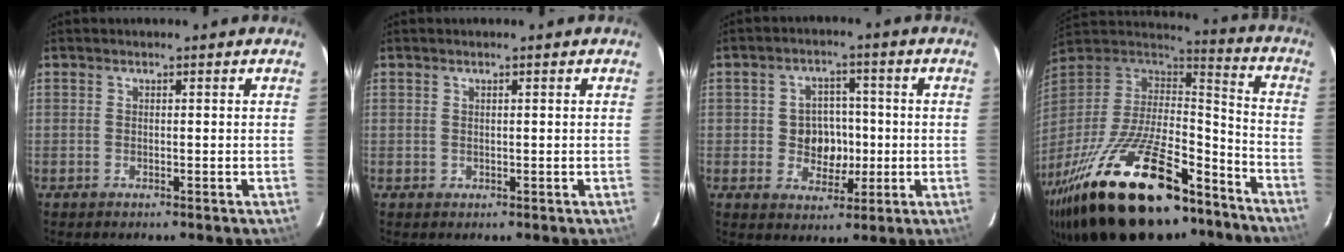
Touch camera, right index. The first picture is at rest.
{"total": 0.6, "force": [0.2, 0.5, 0.1], "torque": [0.003, 0.004, 0.003]}
{"total": 6.9, "force": [-0.6, 6.0, 3.4], "torque": [-0.067, 0.014, 0.001]}
{"total": 35.1, "force": [-23.0, 13.7, 22.8], "torque": [-0.438, -0.036, -0.350]}